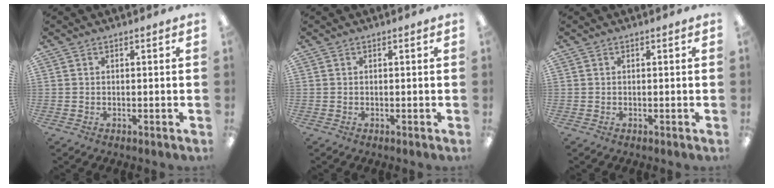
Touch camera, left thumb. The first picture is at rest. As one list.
[{"total": 0.0}, {"total": 0.0}]